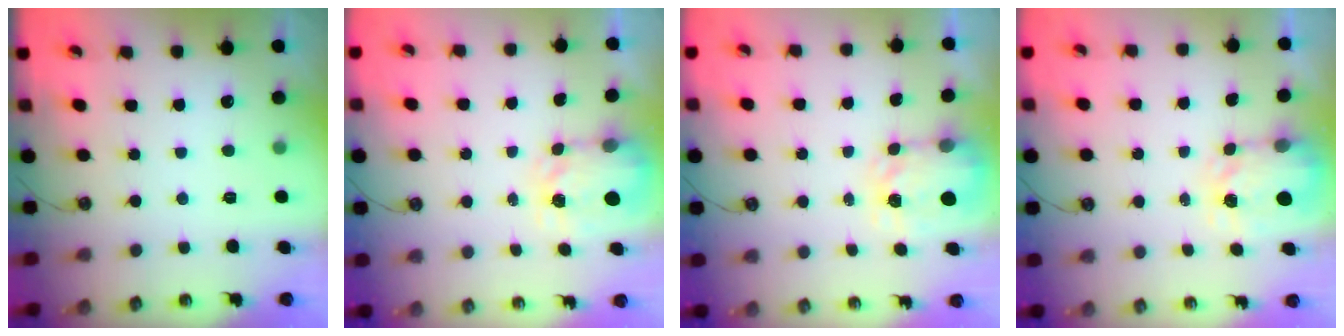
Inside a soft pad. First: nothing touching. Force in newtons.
{"total": 3.9, "press": 3.8, "slide": 0.6}
{"total": 3.8, "press": 3.7, "slide": 0.6}
{"total": 3.8, "press": 3.8, "slide": 0.5}